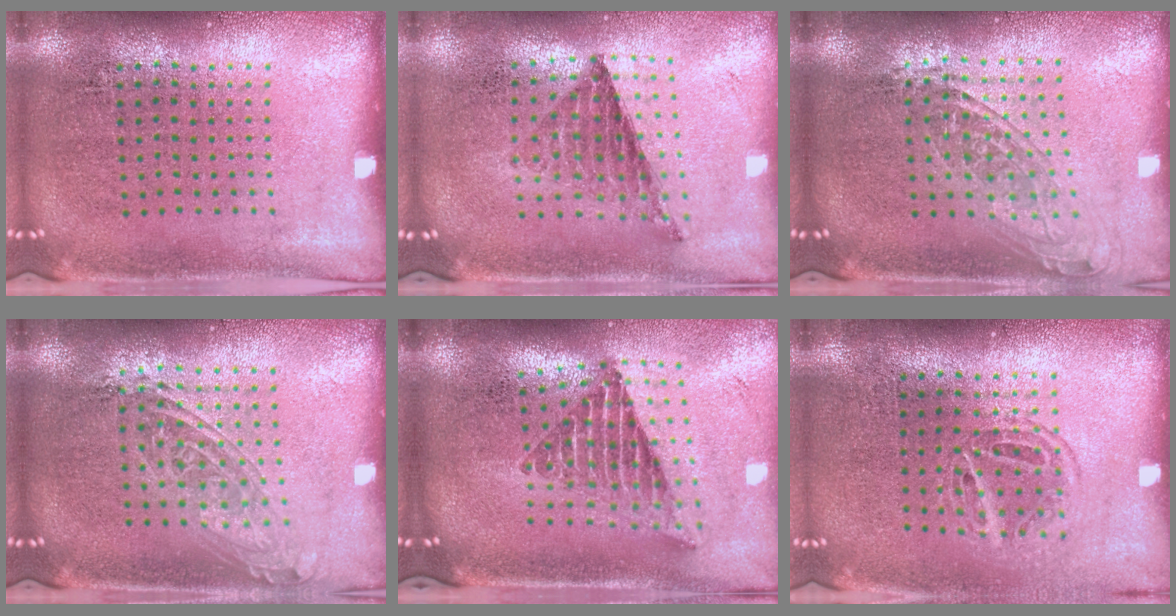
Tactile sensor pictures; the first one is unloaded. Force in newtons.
{"total": 0.8, "press": 0.8, "slide": 0.1}
{"total": 1.6, "press": 1.3, "slide": 0.9}
{"total": 1.7, "press": 1.4, "slide": 0.9}
{"total": 2.3, "press": 1.5, "slide": 1.7}
{"total": 1.6, "press": 1.2, "slide": 1.0}